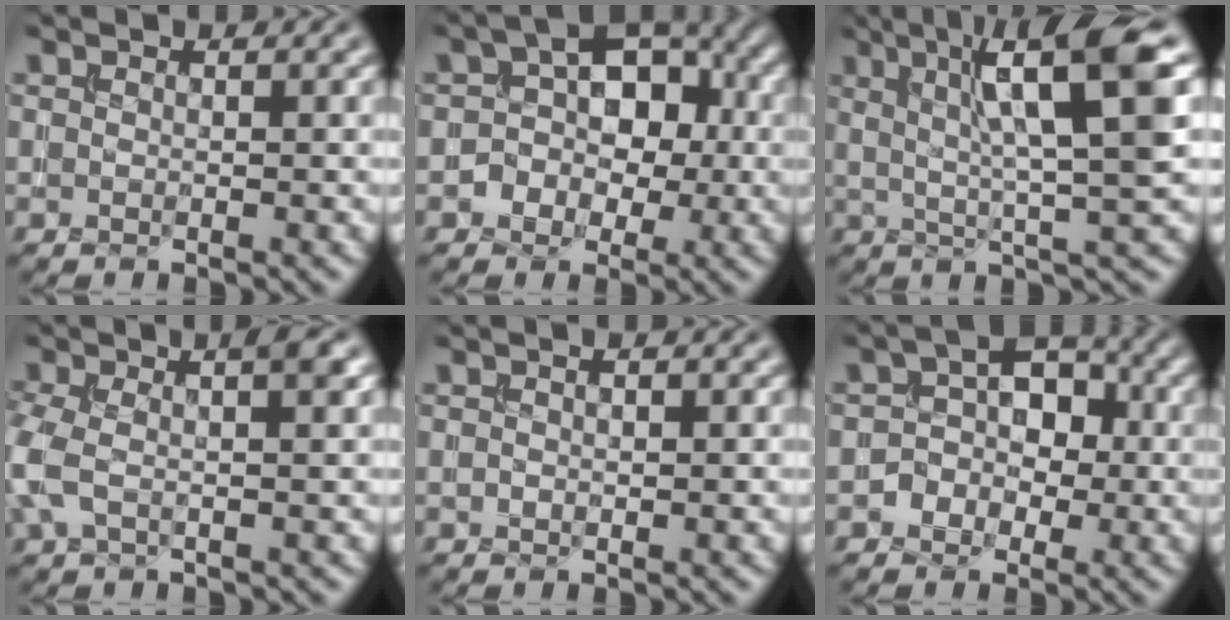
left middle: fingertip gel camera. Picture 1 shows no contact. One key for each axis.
{"total": 5.6, "fx": -0.5, "fy": 4.2, "fz": 3.8, "tx": -0.036, "ty": 0.015, "tz": -0.017}
{"total": 9.9, "fx": 2.9, "fy": 1.6, "fz": 9.3, "tx": -0.128, "ty": 0.007, "tz": 0.045}
{"total": 5.3, "fx": 0.3, "fy": 2.2, "fz": 4.8, "tx": -0.108, "ty": 0.007, "tz": -0.007}
{"total": 0.9, "fx": 0.2, "fy": 0.5, "fz": 0.7, "tx": -0.011, "ty": 0.001, "tz": 0.003}
{"total": 3.9, "fx": -0.7, "fy": 3.1, "fz": 2.2, "tx": -0.012, "ty": 0.012, "tz": -0.019}